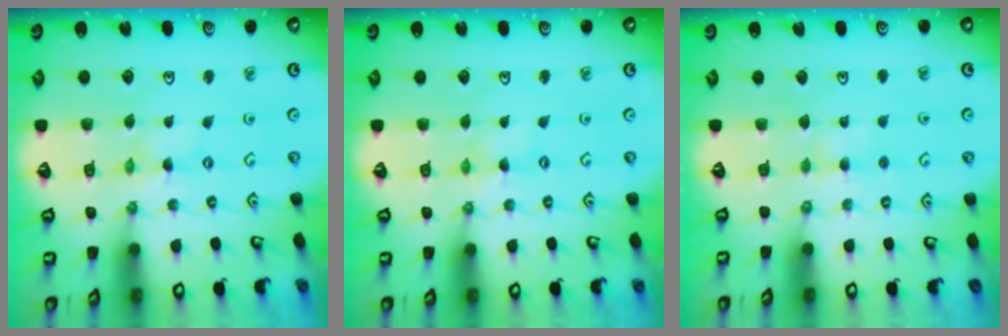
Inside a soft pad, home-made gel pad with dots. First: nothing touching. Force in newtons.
{"total": 0.0}
{"total": 2.9, "press": 2.9, "slide": 0.4}